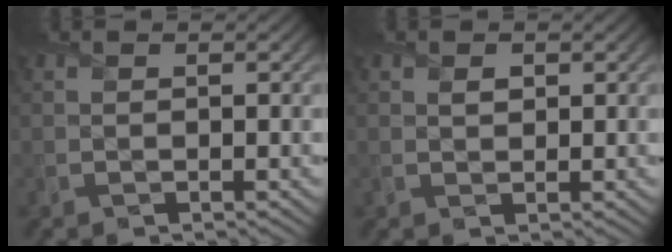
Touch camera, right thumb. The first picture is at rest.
{"total": 1.0, "force": [0.4, 0.8, 0.5], "torque": [-0.012, -0.004, 0.009]}